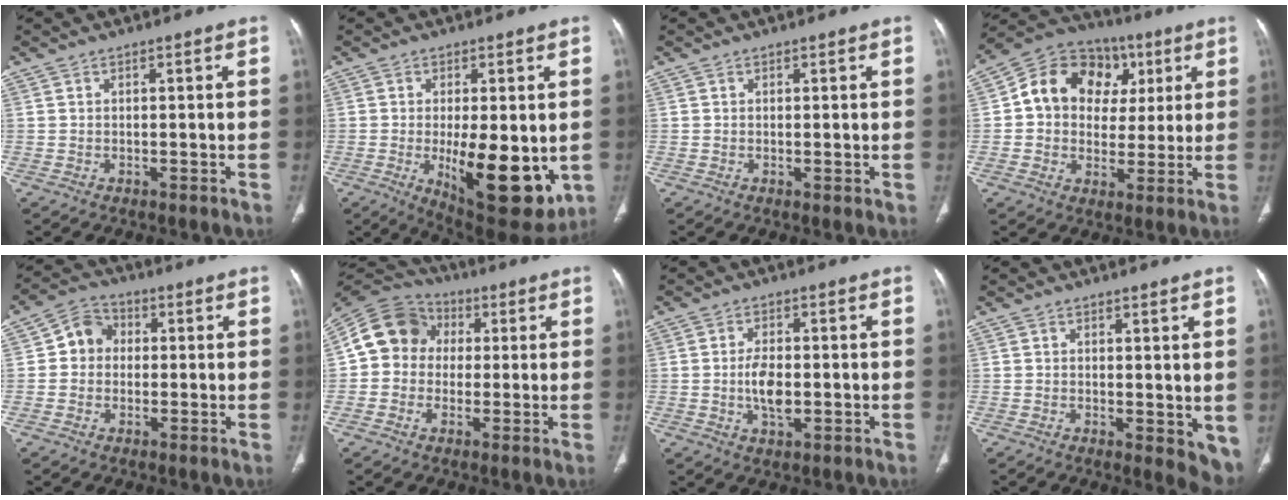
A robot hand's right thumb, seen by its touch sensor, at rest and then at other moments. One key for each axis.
{"total": 17.4, "fx": -2.7, "fy": 6.9, "fz": 15.7, "tx": -0.214, "ty": -0.034, "tz": -0.018}
{"total": 0.7, "fx": 0.1, "fy": 0.2, "fz": 0.7, "tx": -0.016, "ty": -0.006, "tz": 0.002}
{"total": 16.3, "fx": 3.6, "fy": 13.4, "fz": 8.7, "tx": -0.097, "ty": 0.024, "tz": 0.053}
{"total": 6.4, "fx": 0.3, "fy": 5.6, "fz": 3.0, "tx": -0.027, "ty": 0.016, "tz": -0.007}
{"total": 11.9, "fx": 1.4, "fy": 10.4, "fz": 5.6, "tx": -0.085, "ty": 0.025, "tz": 0.009}
{"total": 5.4, "fx": -0.7, "fy": 2.8, "fz": 4.6, "tx": -0.080, "ty": -0.001, "tz": -0.014}
{"total": 5.8, "fx": 0.3, "fy": 2.7, "fz": 5.2, "tx": -0.053, "ty": -0.017, "tz": 0.007}